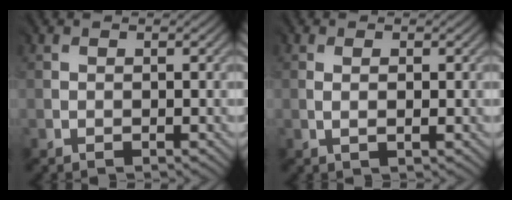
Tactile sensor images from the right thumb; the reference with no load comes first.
{"total": 0.6, "force": [0.1, 0.0, 0.6], "torque": [-0.013, -0.002, 0.002]}